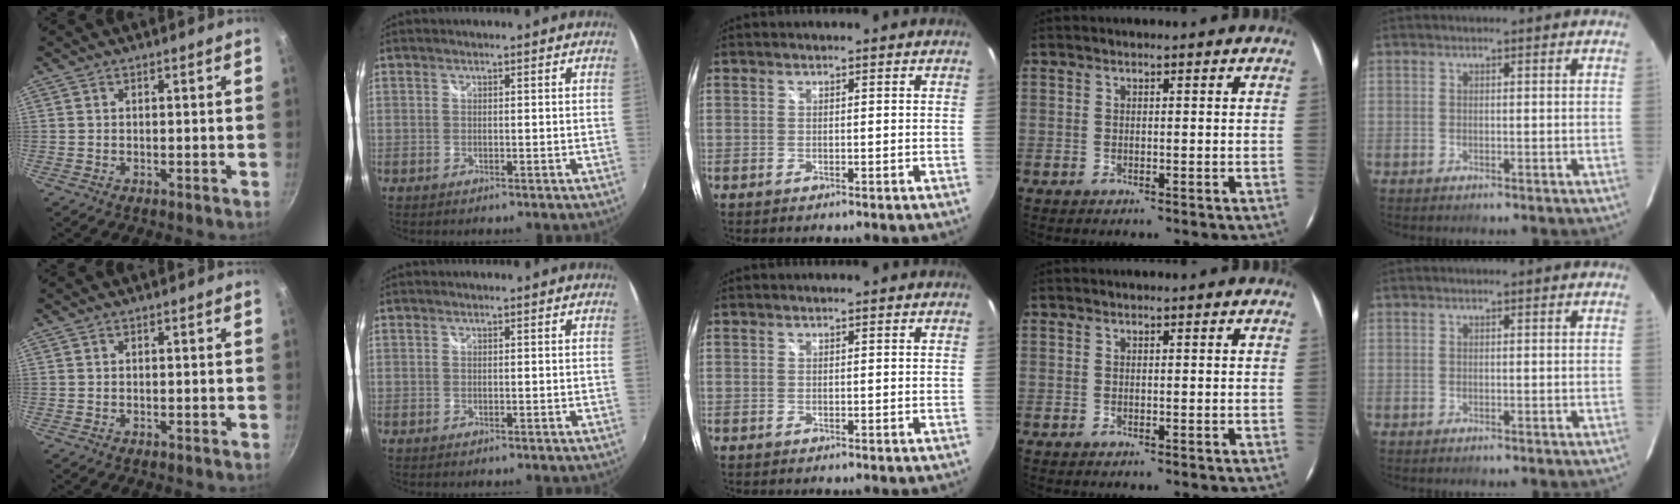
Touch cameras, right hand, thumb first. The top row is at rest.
{}